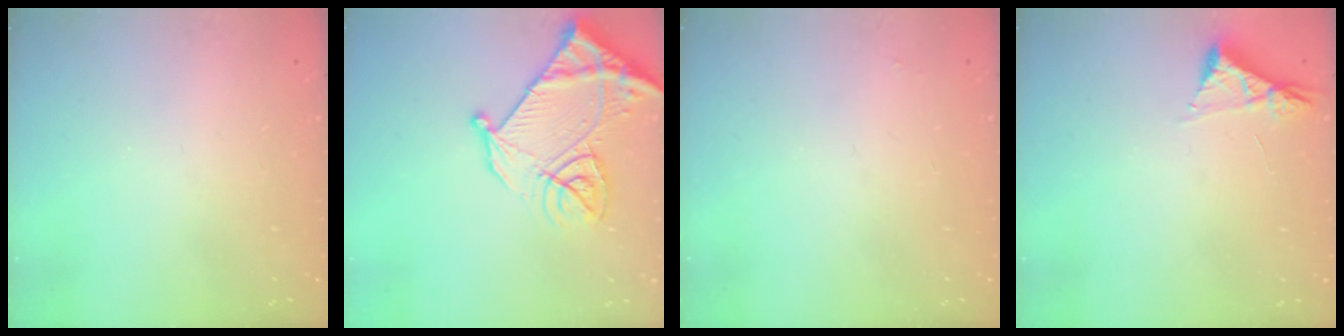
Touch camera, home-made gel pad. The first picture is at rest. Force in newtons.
{"total": 17.4, "press": 17.3, "slide": 1.8}
{"total": 1.9, "press": 1.9, "slide": 0.3}
{"total": 4.5, "press": 4.4, "slide": 0.5}